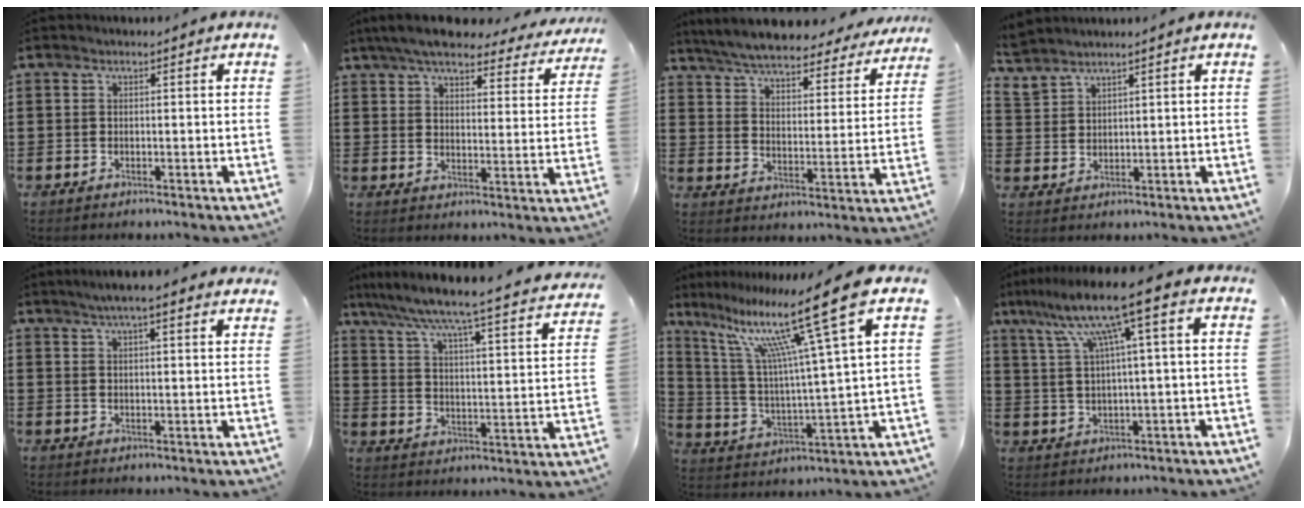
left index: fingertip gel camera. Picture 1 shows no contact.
{"total": 6.8, "force": [6.1, 0.7, 2.9], "torque": [-0.080, -0.026, 0.107]}
{"total": 6.0, "force": [5.8, 0.1, 1.6], "torque": [-0.060, -0.040, 0.099]}
{"total": 2.9, "force": [2.7, 0.8, -0.2], "torque": [-0.008, -0.005, 0.054]}
{"total": 4.3, "force": [3.6, 0.0, 2.4], "torque": [-0.056, -0.003, 0.064]}
{"total": 4.2, "force": [3.5, -0.9, 2.1], "torque": [-0.062, -0.052, 0.043]}
{"total": 16.7, "force": [10.5, 0.8, 12.9], "torque": [-0.253, -0.057, 0.161]}
{"total": 9.5, "force": [4.4, -0.6, 8.3], "torque": [-0.186, -0.017, 0.067]}